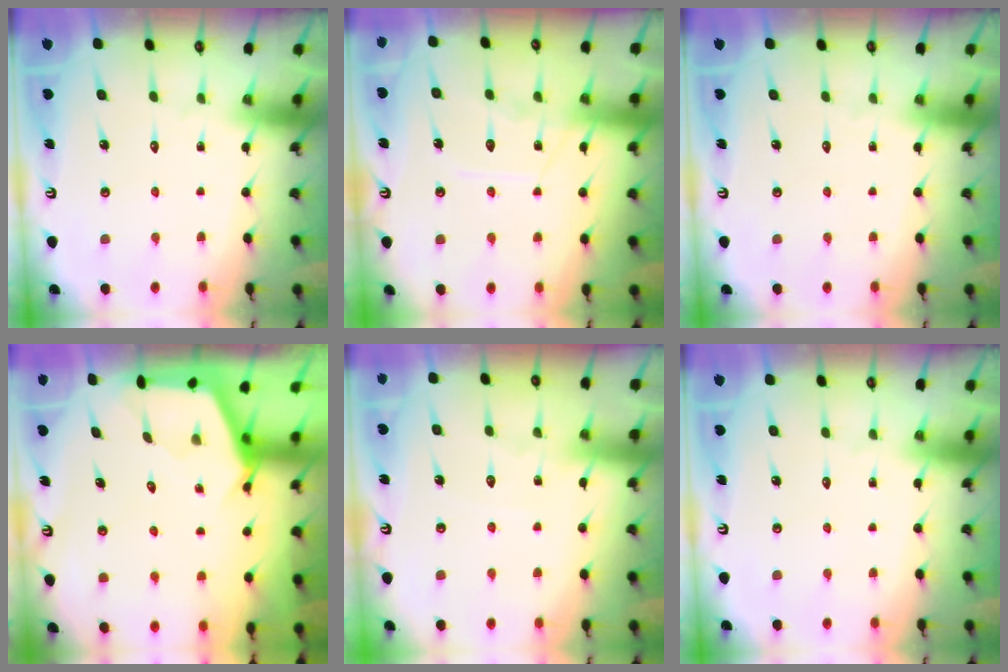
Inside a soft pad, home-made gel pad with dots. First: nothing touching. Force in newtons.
{"total": 9.9, "press": 9.9, "slide": 0.9}
{"total": 0.0}
{"total": 2.7, "press": 2.7, "slide": 0.3}
{"total": 4.6, "press": 4.5, "slide": 0.4}
{"total": 0.0}